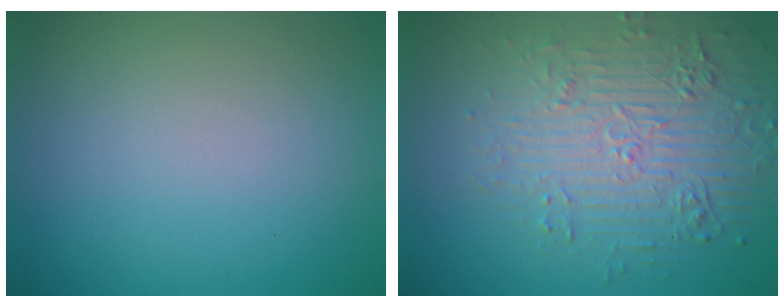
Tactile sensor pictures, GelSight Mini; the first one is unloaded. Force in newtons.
{"total": 4.8, "press": 4.2, "slide": 2.4}